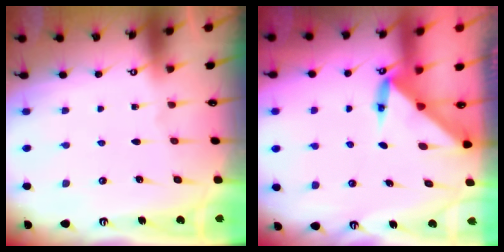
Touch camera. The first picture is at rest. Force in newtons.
{"total": 3.5, "press": 3.5, "slide": 0.2}